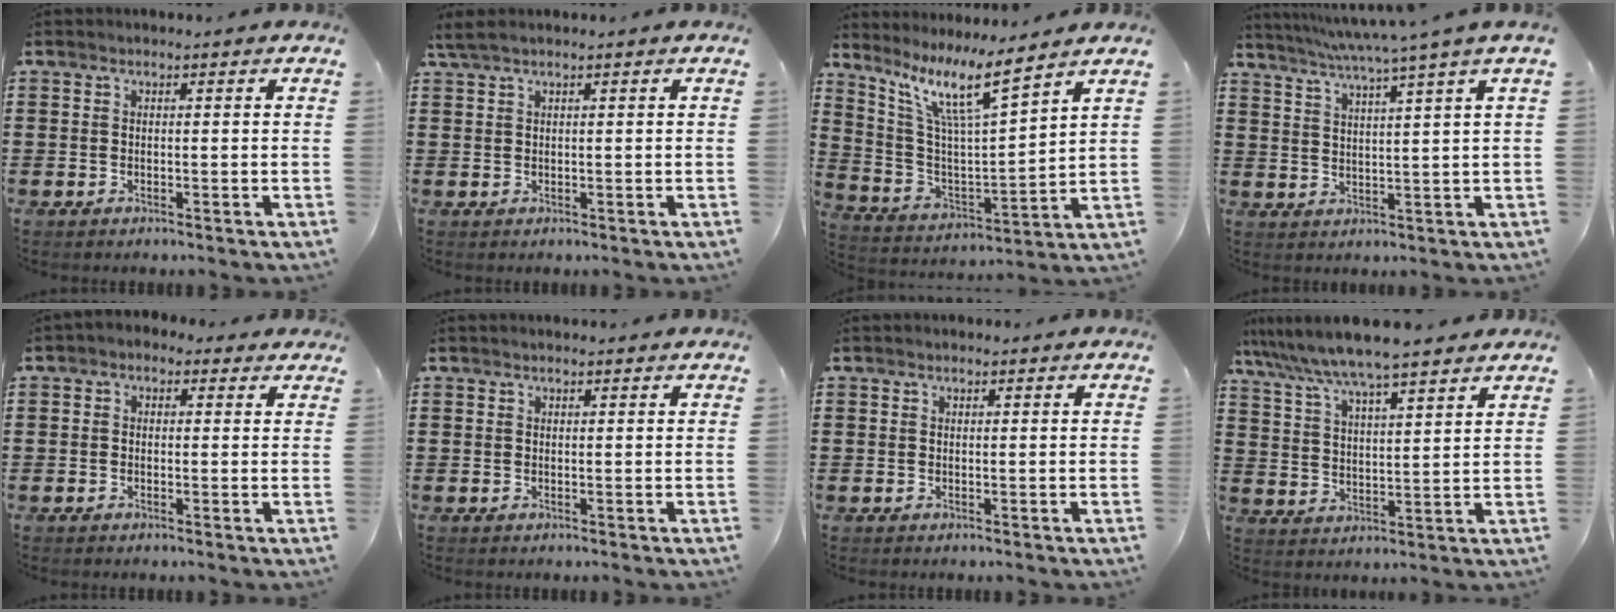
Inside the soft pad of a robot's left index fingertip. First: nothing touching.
{"total": 1.6, "force": [1.0, 0.0, 1.2], "torque": [-0.024, -0.001, 0.020]}
{"total": 10.6, "force": [7.5, 1.0, 7.4], "torque": [-0.168, -0.035, 0.125]}
{"total": 4.5, "force": [3.5, -1.5, 2.3], "torque": [-0.056, -0.027, 0.054]}
{"total": 1.5, "force": [0.6, 1.2, 0.6], "torque": [-0.015, 0.008, 0.009]}
{"total": 0.9, "force": [0.8, 0.2, 0.4], "torque": [-0.007, 0.002, 0.015]}
{"total": 0.6, "force": [0.5, 0.3, 0.2], "torque": [-0.006, 0.003, 0.010]}
{"total": 6.7, "force": [6.1, 0.0, 2.8], "torque": [-0.080, -0.032, 0.104]}